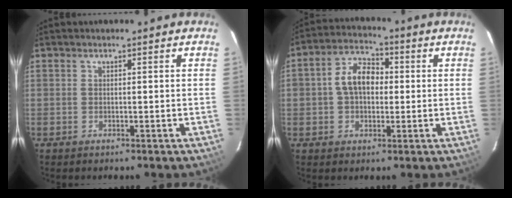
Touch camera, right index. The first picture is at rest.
{"total": 8.1, "force": [0.3, 5.6, 5.9], "torque": [-0.109, 0.028, 0.006]}